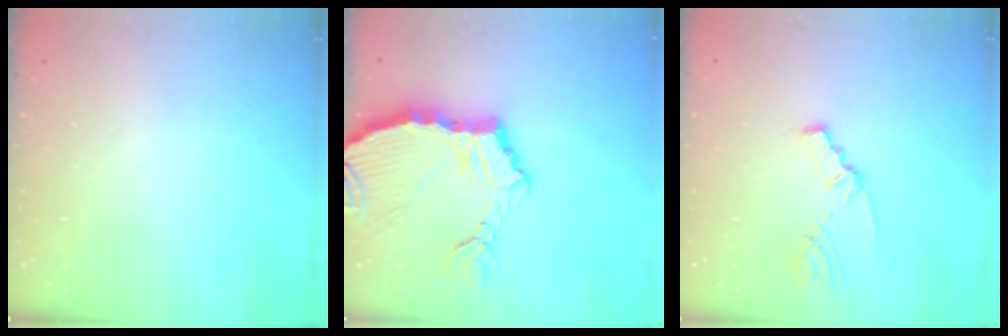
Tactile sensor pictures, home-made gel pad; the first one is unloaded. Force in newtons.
{"total": 9.7, "press": 9.7, "slide": 1.1}
{"total": 2.1, "press": 2.1, "slide": 0.3}